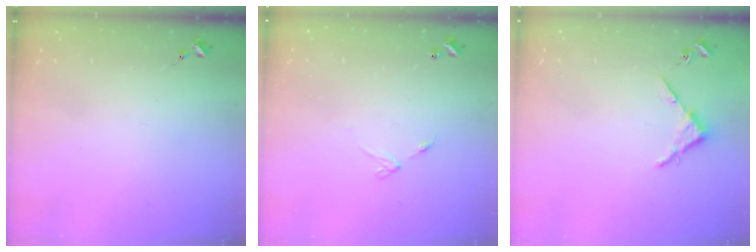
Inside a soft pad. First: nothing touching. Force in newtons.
{"total": 4.6, "press": 4.6, "slide": 0.5}
{"total": 3.4, "press": 3.4, "slide": 0.4}